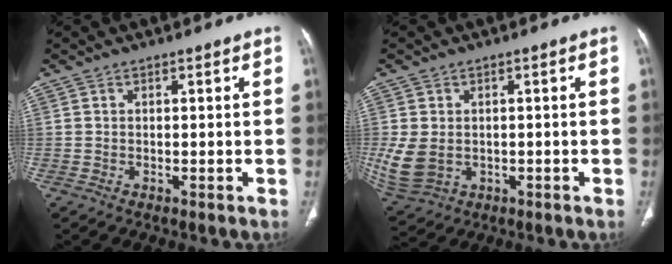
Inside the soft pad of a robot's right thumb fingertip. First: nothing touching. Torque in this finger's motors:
{"motor_torque": [-0.32, 0.46, 0.34, 0.42, 0.06]}